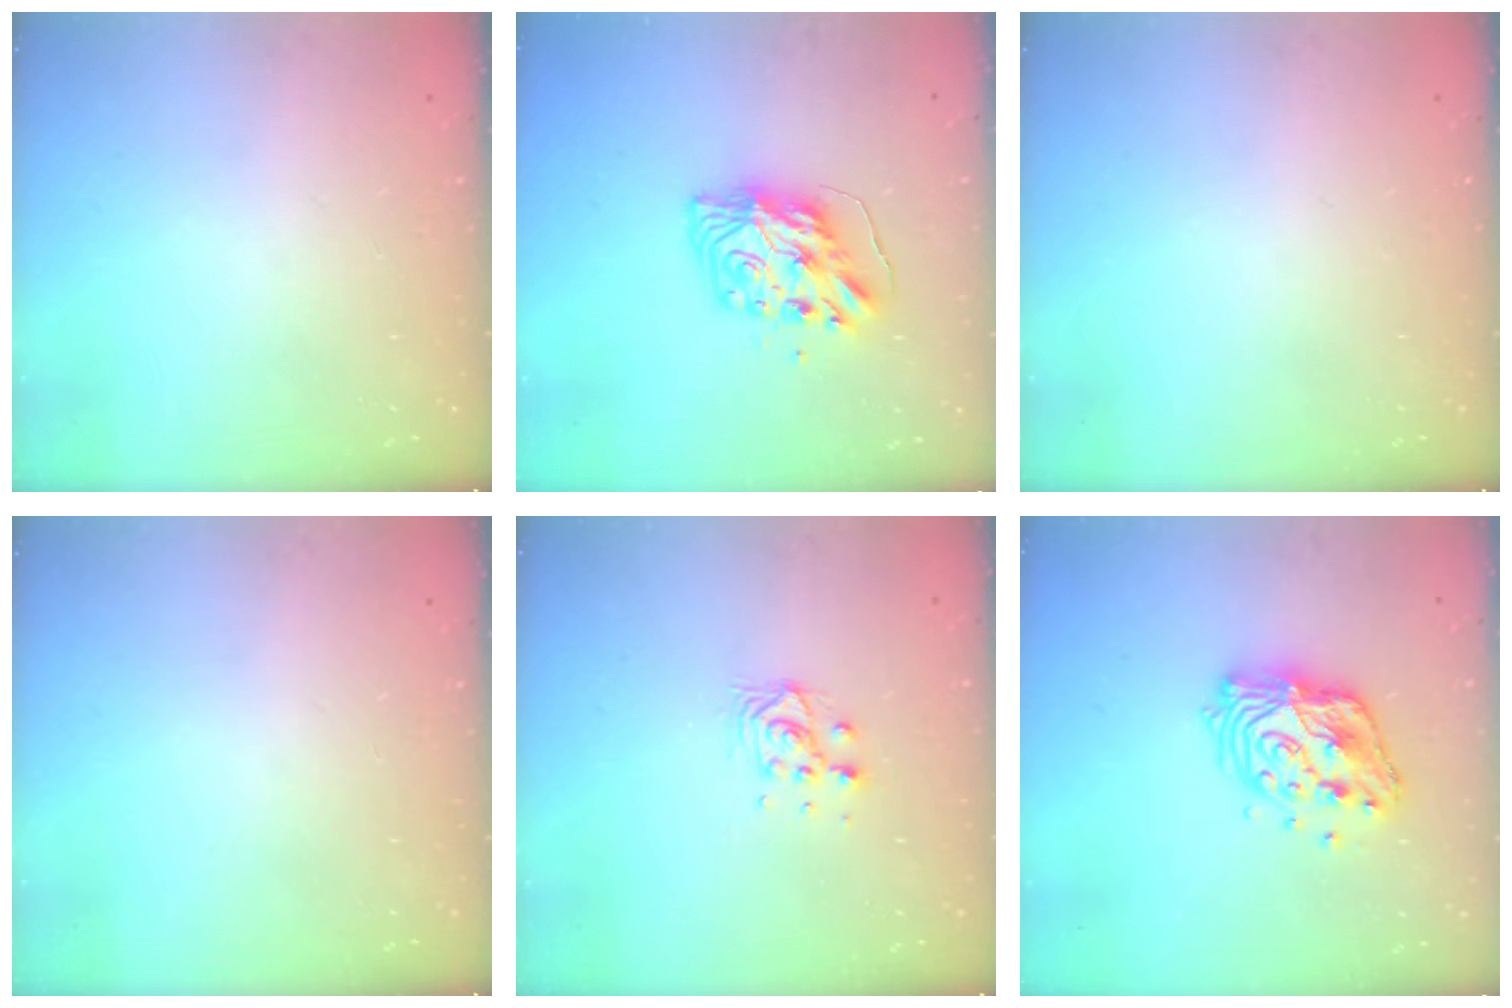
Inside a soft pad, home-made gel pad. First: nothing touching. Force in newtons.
{"total": 9.9, "press": 9.9, "slide": 0.8}
{"total": 0.0}
{"total": 0.0}
{"total": 6.4, "press": 6.4, "slide": 0.4}
{"total": 14.1, "press": 14.1, "slide": 1.1}